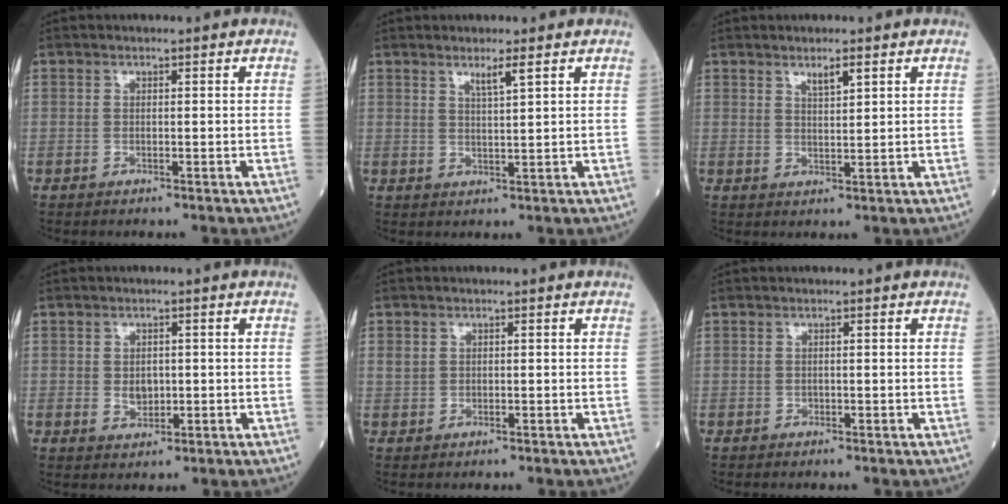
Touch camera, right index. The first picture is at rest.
{"total": 2.4, "force": [1.6, -0.3, 1.8], "torque": [-0.036, -0.006, 0.030]}
{"total": 2.5, "force": [1.6, 0.3, 1.8], "torque": [-0.035, -0.001, 0.031]}
{"total": 2.6, "force": [-0.1, 1.9, 1.8], "torque": [-0.024, 0.000, 0.005]}
{"total": 1.3, "force": [0.2, 1.1, 0.7], "torque": [-0.022, 0.008, 0.008]}
{"total": 0.0}